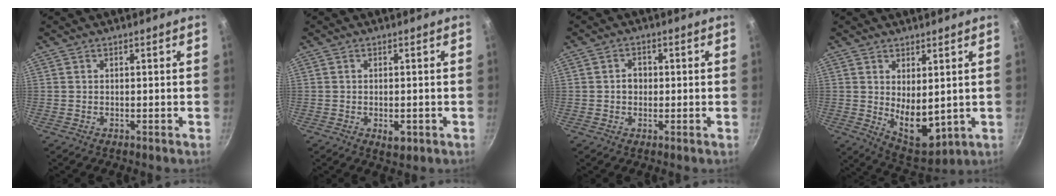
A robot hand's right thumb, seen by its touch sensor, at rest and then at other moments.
{"total": 3.0, "force": [-1.0, 1.6, 2.4], "torque": [-0.034, -0.003, -0.012]}
{"total": 2.8, "force": [0.0, 2.3, 1.5], "torque": [-0.009, 0.008, -0.002]}
{"total": 9.6, "force": [1.1, 5.3, 8.0], "torque": [-0.100, -0.031, 0.040]}